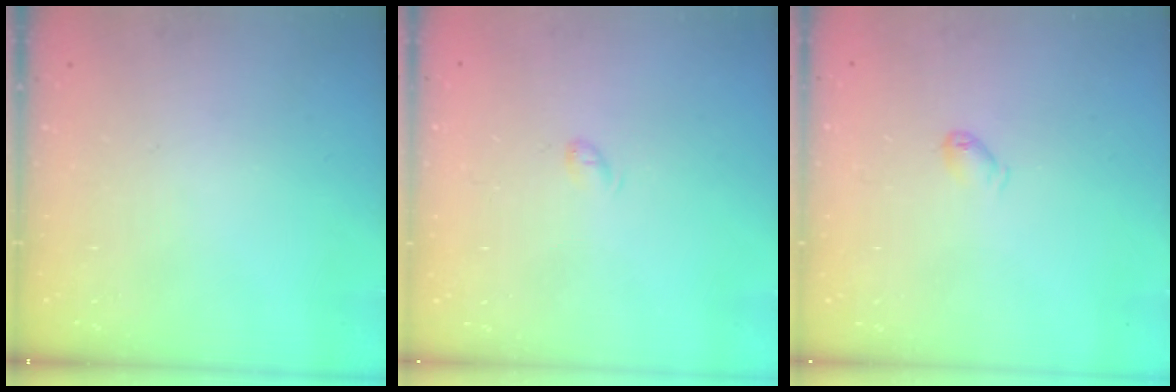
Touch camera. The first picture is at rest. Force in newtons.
{"total": 3.9, "press": 3.8, "slide": 0.7}
{"total": 4.4, "press": 4.3, "slide": 0.7}